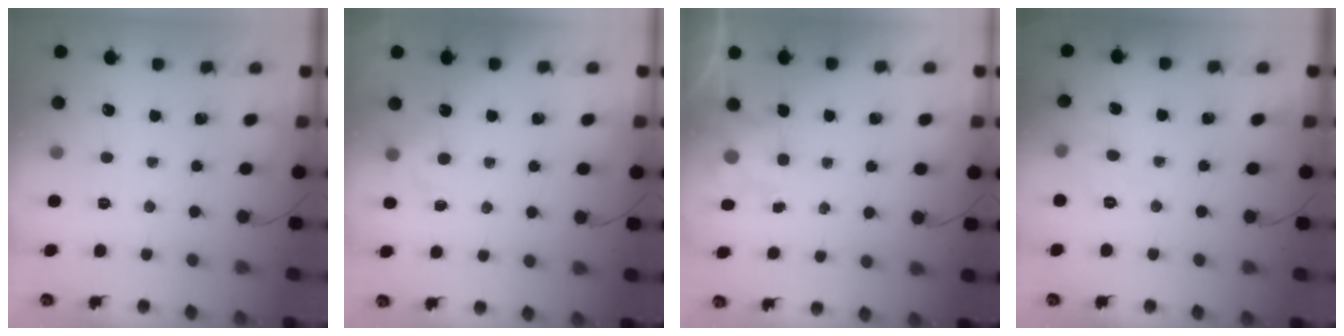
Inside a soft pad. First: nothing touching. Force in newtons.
{"total": 4.5, "press": 4.3, "slide": 1.4}
{"total": 1.5, "press": 1.3, "slide": 0.8}
{"total": 6.5, "press": 6.3, "slide": 1.4}